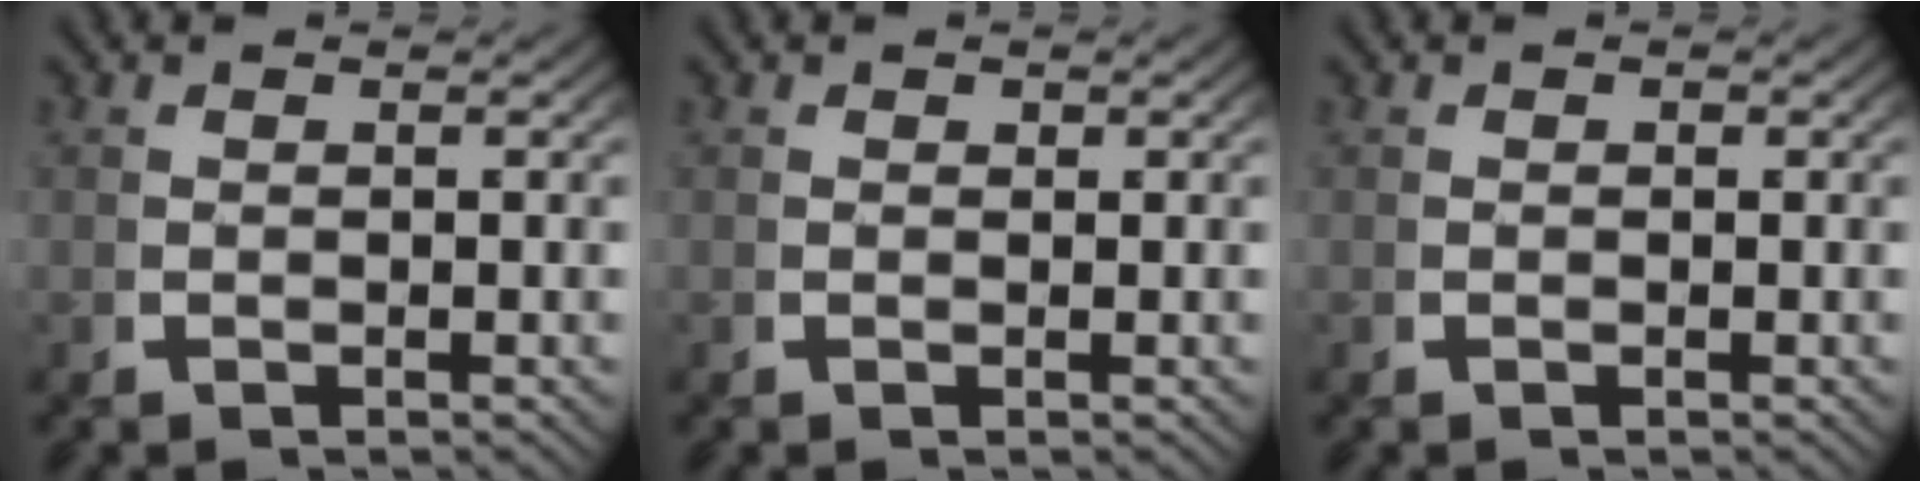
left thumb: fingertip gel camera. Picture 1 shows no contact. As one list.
[{"total": 0.5, "force": [0.3, 0.4, 0.2], "torque": [0.000, -0.002, 0.006]}, {"total": 0.0}]